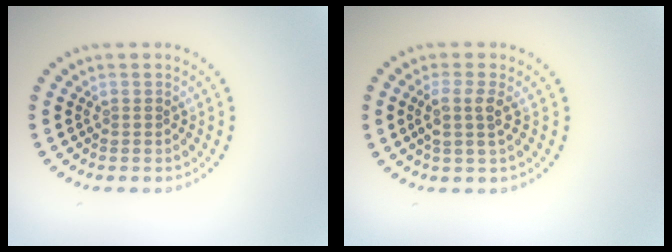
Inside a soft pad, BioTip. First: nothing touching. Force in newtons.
{"total": 2.4, "press": 2.0, "slide": 1.3}